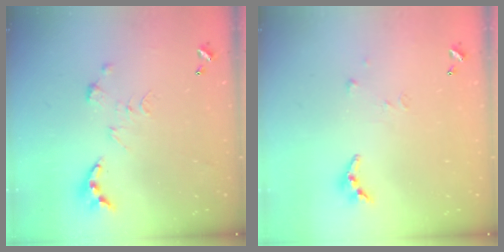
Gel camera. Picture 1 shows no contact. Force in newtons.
{"total": 5.7, "press": 5.7, "slide": 0.4}